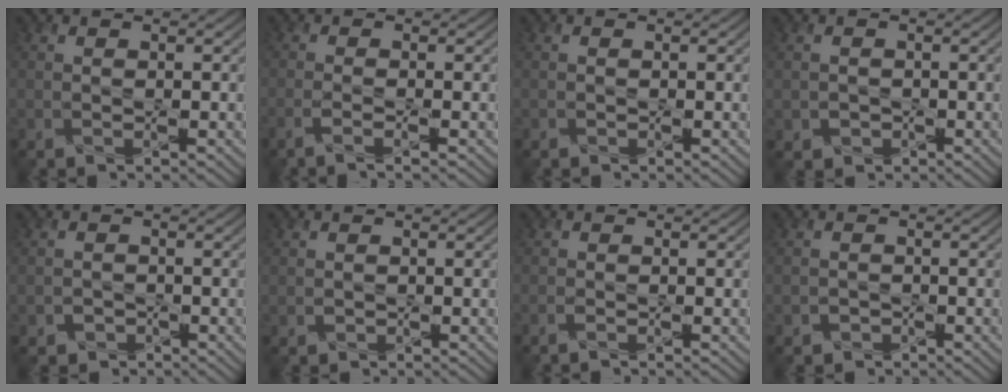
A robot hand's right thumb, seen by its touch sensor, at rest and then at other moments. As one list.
[{"total": 2.2, "force": [-1.3, 0.3, 1.8], "torque": [-0.029, 0.002, -0.038]}, {"total": 0.0}, {"total": 1.6, "force": [-0.6, 1.4, 0.2], "torque": [-0.003, -0.009, -0.012]}, {"total": 1.7, "force": [-1.0, 1.3, 0.3], "torque": [0.000, -0.004, -0.019]}, {"total": 0.5, "force": [0.0, 0.5, 0.1], "torque": [-0.003, -0.006, 0.002]}, {"total": 0.6, "force": [-0.4, 0.0, 0.5], "torque": [-0.010, 0.000, -0.009]}, {"total": 1.4, "force": [-0.8, 1.0, 0.2], "torque": [0.001, -0.002, -0.016]}]